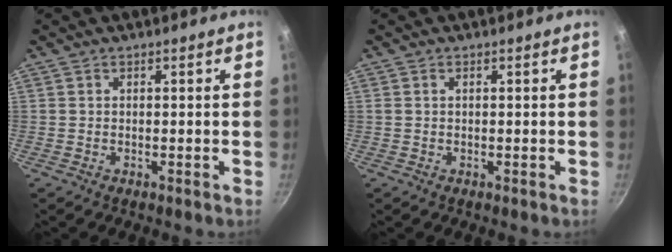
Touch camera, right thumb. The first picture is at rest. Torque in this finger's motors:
{"motor_torque": [0.57, -0.29, -0.42, 0.31, 0.05]}